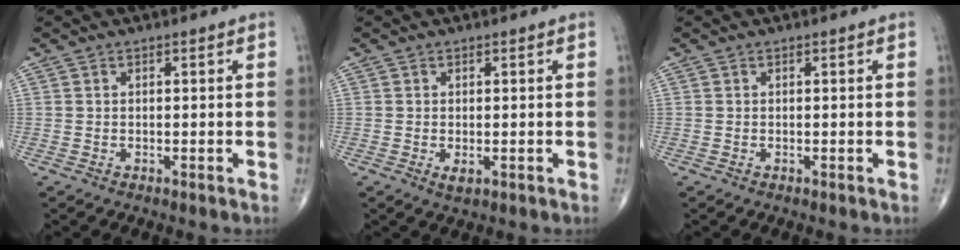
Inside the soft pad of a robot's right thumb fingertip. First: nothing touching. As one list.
[{"total": 1.6, "force": [-0.4, 0.7, 1.4], "torque": [-0.022, -0.004, -0.003]}, {"total": 0.0}]